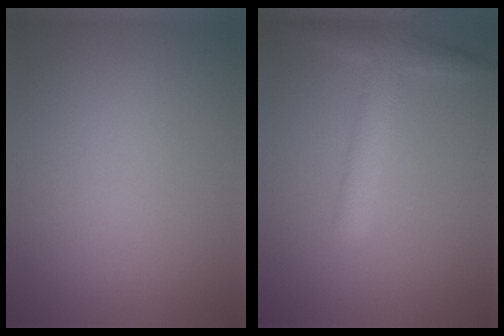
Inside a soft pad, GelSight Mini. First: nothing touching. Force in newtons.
{"total": 3.3, "press": 3.3, "slide": 0.2}